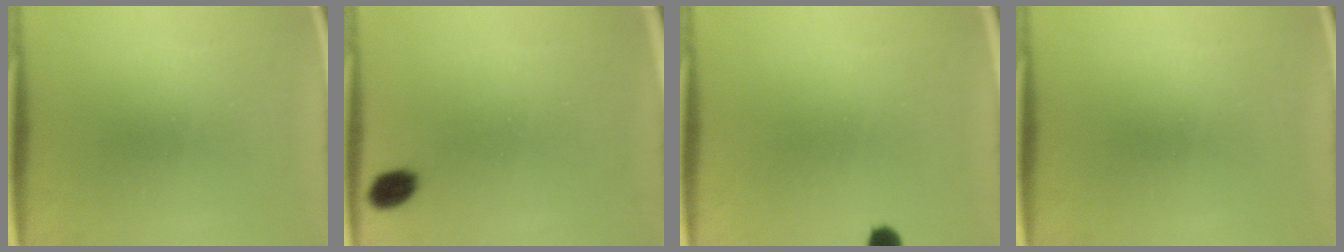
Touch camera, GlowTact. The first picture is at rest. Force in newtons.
{"total": 3.3}
{"total": 2.1}
{"total": 0.0}